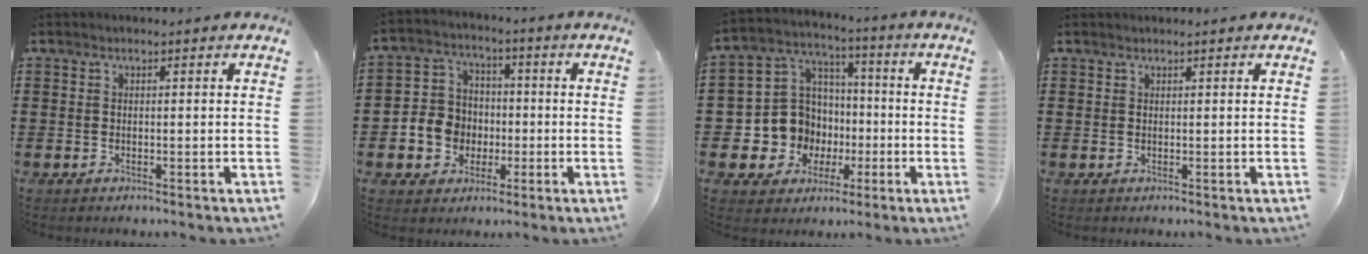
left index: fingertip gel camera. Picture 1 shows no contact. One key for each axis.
{"total": 6.6, "fx": -1.3, "fy": 6.2, "fz": 1.7, "tx": -0.058, "ty": 0.020, "tz": -0.022}
{"total": 9.7, "fx": -1.3, "fy": 9.4, "fz": 2.1, "tx": -0.098, "ty": -0.001, "tz": -0.018}
{"total": 0.5, "fx": 0.5, "fy": -0.1, "fz": 0.1, "tx": -0.003, "ty": -0.001, "tz": 0.011}